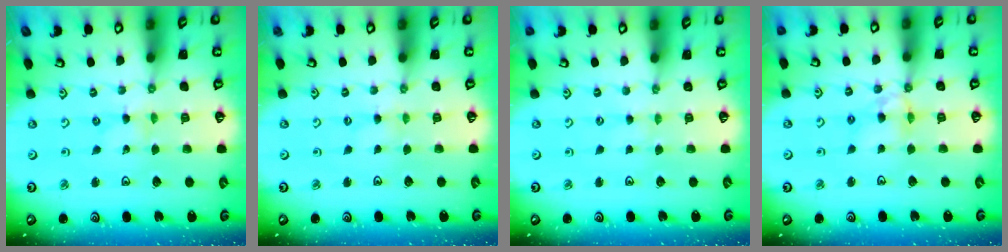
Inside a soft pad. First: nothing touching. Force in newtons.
{"total": 0.5, "press": 0.5, "slide": 0.2}
{"total": 0.7, "press": 0.6, "slide": 0.1}
{"total": 7.6, "press": 7.6, "slide": 0.5}